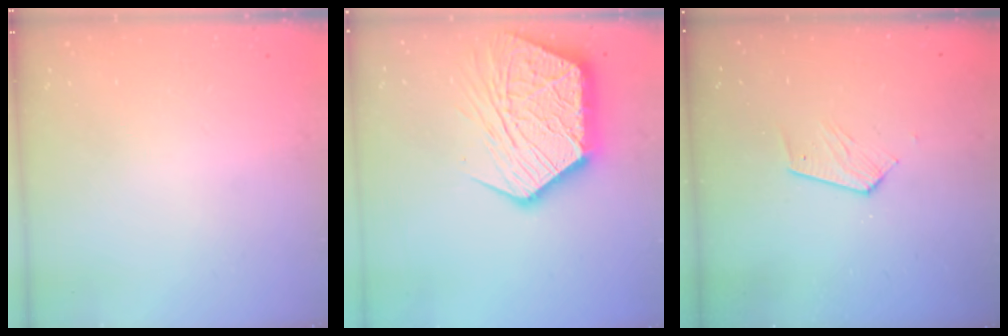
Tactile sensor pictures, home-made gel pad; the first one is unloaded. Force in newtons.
{"total": 22.9, "press": 22.8, "slide": 2.3}
{"total": 6.2, "press": 6.2, "slide": 0.2}